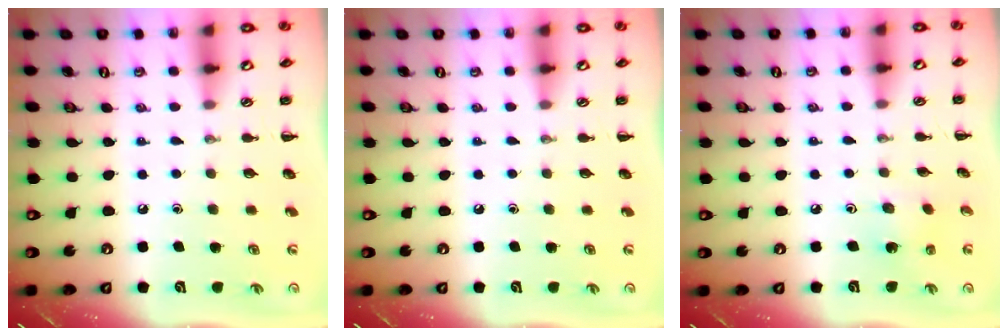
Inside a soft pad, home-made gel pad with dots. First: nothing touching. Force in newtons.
{"total": 0.0}
{"total": 2.1, "press": 1.9, "slide": 0.9}